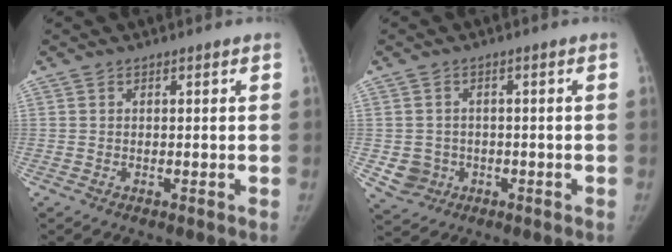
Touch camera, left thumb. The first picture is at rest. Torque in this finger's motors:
{"motor_torque": [0.02, 0.07, 0.19, -0.30, 0.04]}